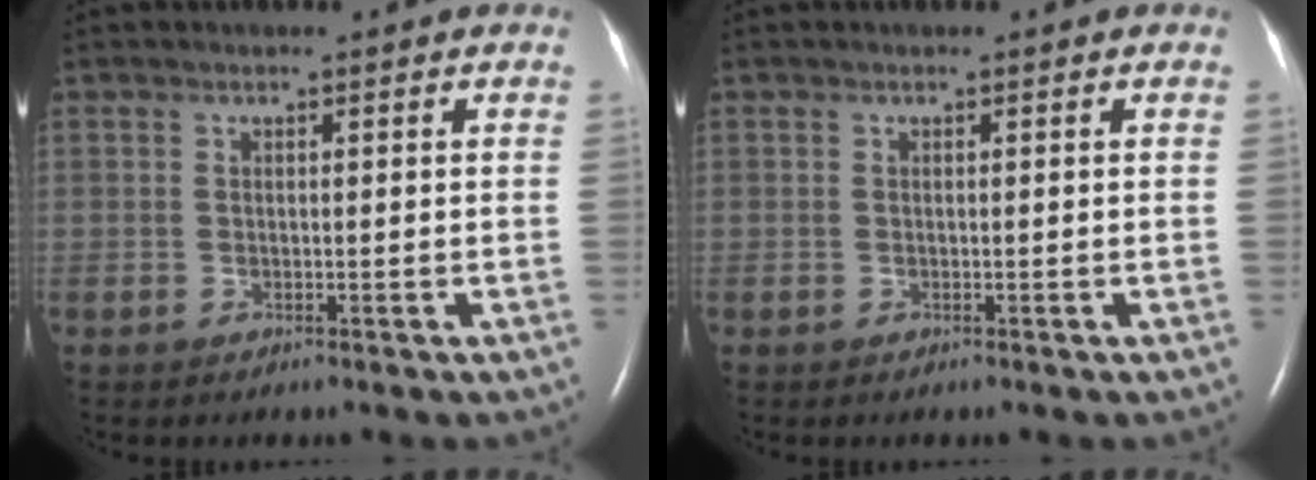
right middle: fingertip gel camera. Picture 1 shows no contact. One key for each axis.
{"total": 0.0}